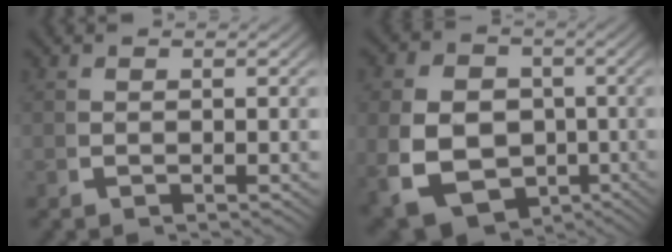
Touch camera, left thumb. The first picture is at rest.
{"total": 14.5, "force": [-3.5, 11.7, 7.7], "torque": [-0.182, -0.076, -0.028]}